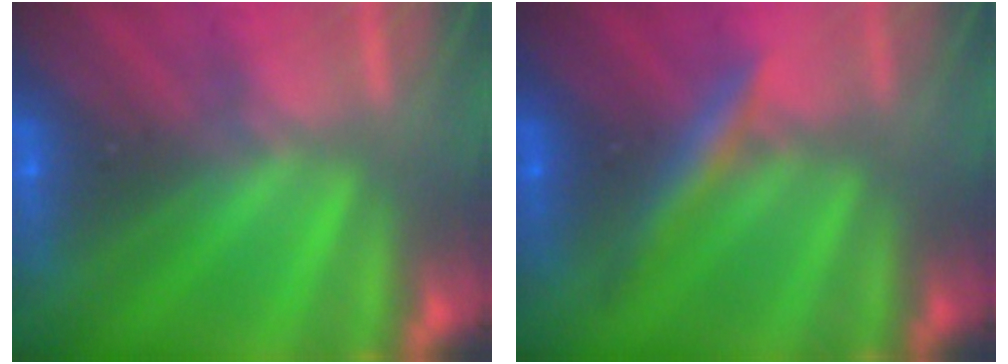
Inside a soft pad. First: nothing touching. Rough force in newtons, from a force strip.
{"total": 2.9}